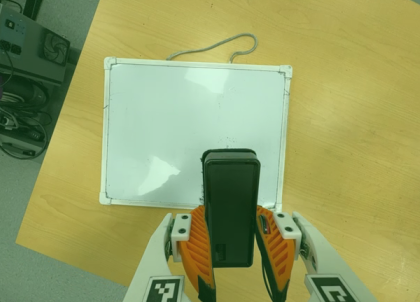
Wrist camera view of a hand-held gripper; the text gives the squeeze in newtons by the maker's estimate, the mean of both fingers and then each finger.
{"total": 7.0, "left": 6.0, "right": 8.0}